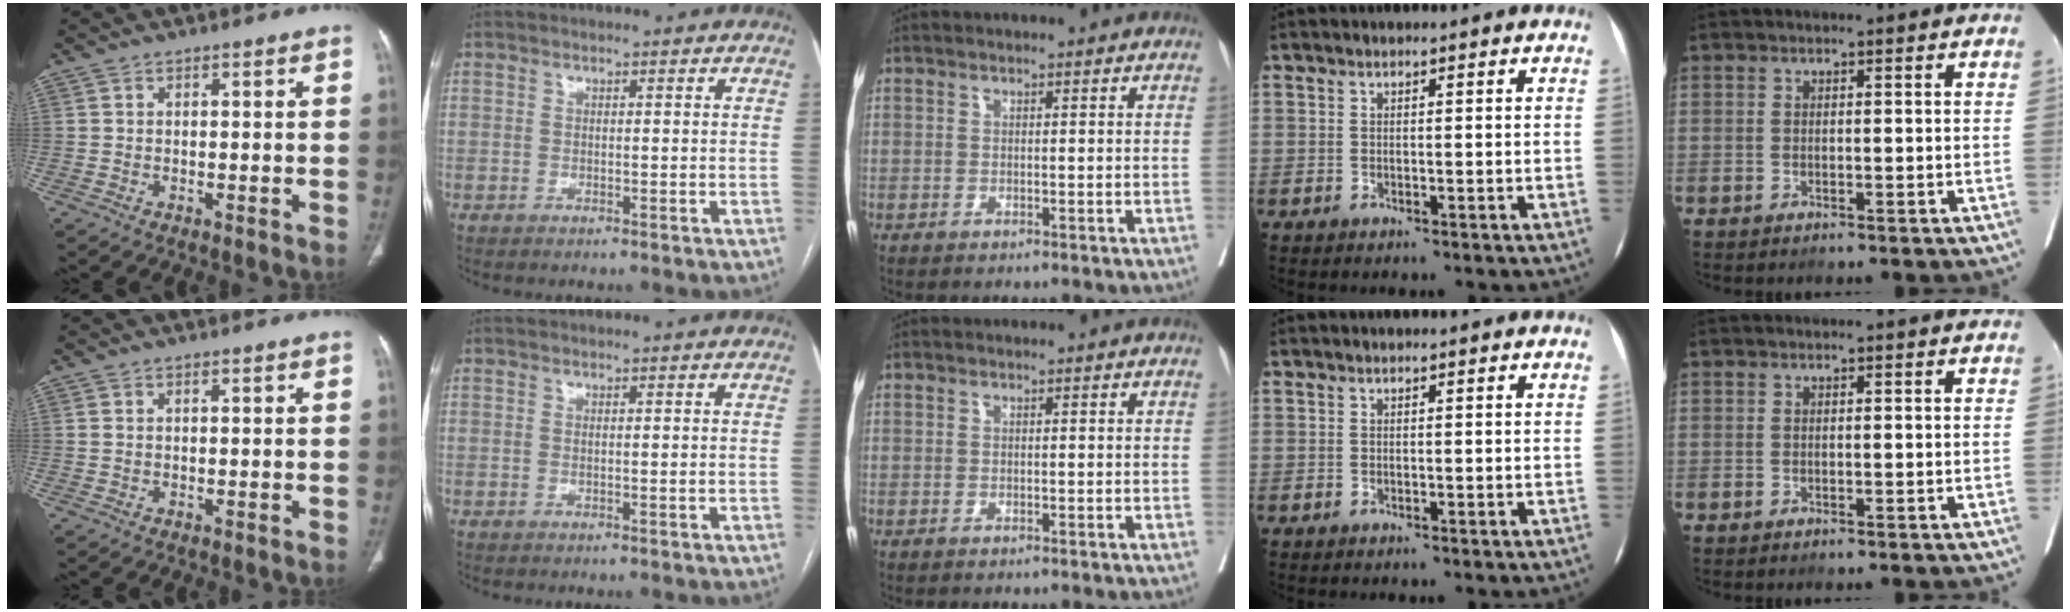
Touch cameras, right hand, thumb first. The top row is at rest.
{"thumb": {"total": 0.7, "force": [0.2, 0.3, 0.5], "torque": [-0.018, 0.008, 0.007]}, "index": {"total": 0.6, "force": [0.0, -0.1, 0.5], "torque": [-0.012, -0.002, 0.001]}}